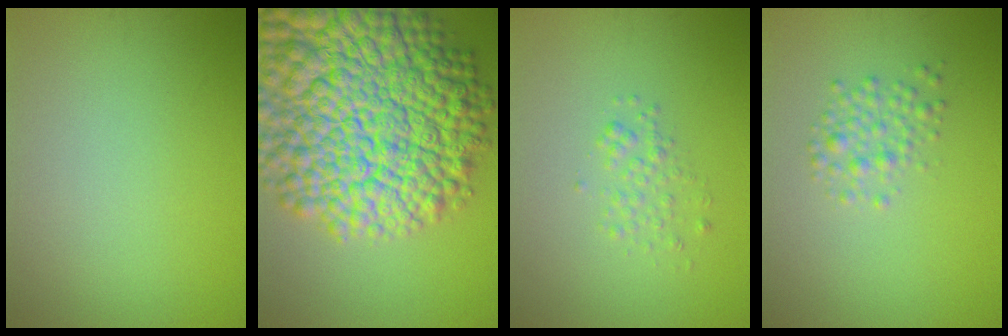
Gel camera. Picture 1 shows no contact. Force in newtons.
{"total": 18.6, "press": 18.6, "slide": 0.6}
{"total": 1.5, "press": 1.5, "slide": 0.1}
{"total": 2.1, "press": 2.1, "slide": 0.1}